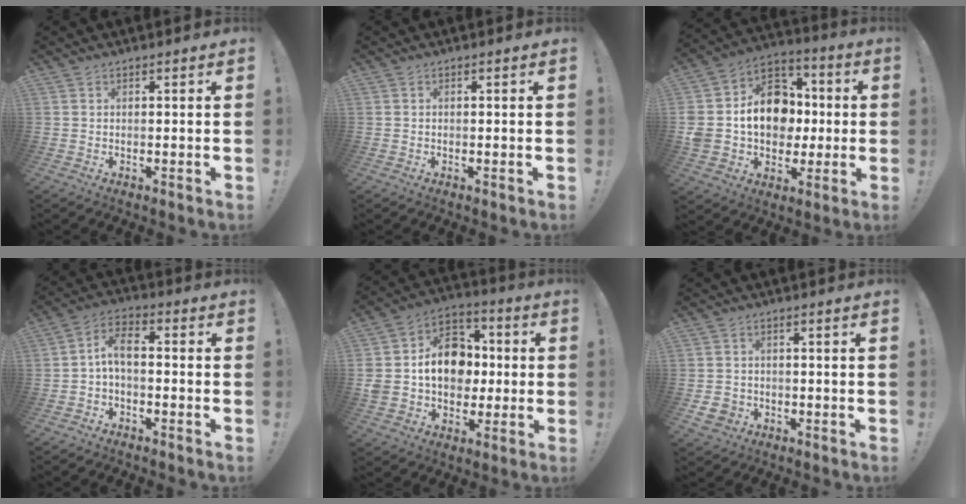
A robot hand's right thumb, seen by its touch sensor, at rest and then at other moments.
{"total": 0.0}
{"total": 18.5, "force": [0.5, 15.0, 10.8], "torque": [-0.164, 0.019, 0.029]}
{"total": 6.1, "force": [-0.8, 3.0, 5.2], "torque": [-0.107, 0.007, -0.013]}
{"total": 16.1, "force": [0.2, 13.1, 9.4], "torque": [-0.146, 0.017, 0.013]}
{"total": 3.9, "force": [-1.6, 3.3, 1.4], "torque": [-0.032, 0.002, -0.029]}